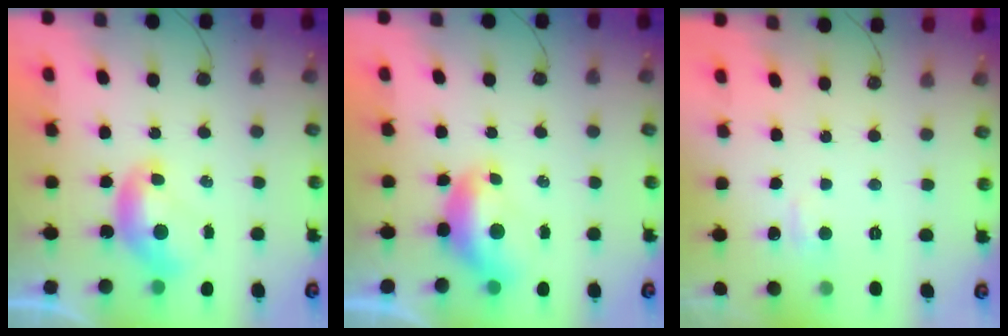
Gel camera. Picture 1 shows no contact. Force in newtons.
{"total": 0.5, "press": 0.1, "slide": 0.5}
{"total": 1.7, "press": 1.6, "slide": 0.6}